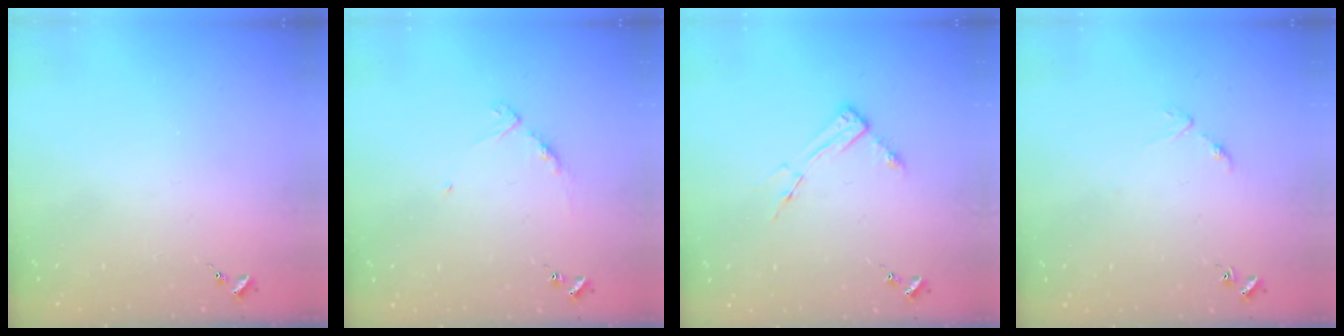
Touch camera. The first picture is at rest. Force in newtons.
{"total": 4.7, "press": 4.6, "slide": 0.5}
{"total": 6.2, "press": 6.2, "slide": 0.4}
{"total": 3.8, "press": 3.8, "slide": 0.5}